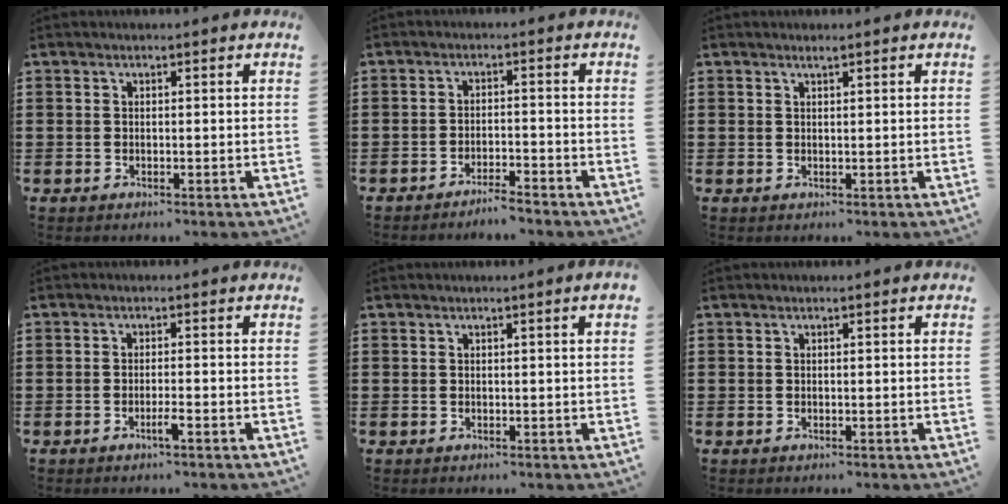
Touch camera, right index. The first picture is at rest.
{"total": 2.7, "force": [-2.6, -0.3, 0.5], "torque": [-0.014, -0.002, -0.054]}
{"total": 0.7, "force": [0.6, 0.0, 0.4], "torque": [-0.008, 0.000, 0.011]}
{"total": 2.1, "force": [-1.1, 0.1, 1.8], "torque": [-0.030, -0.002, -0.020]}
{"total": 0.5, "force": [0.3, -0.2, 0.4], "torque": [-0.006, -0.001, 0.005]}
{"total": 0.0}